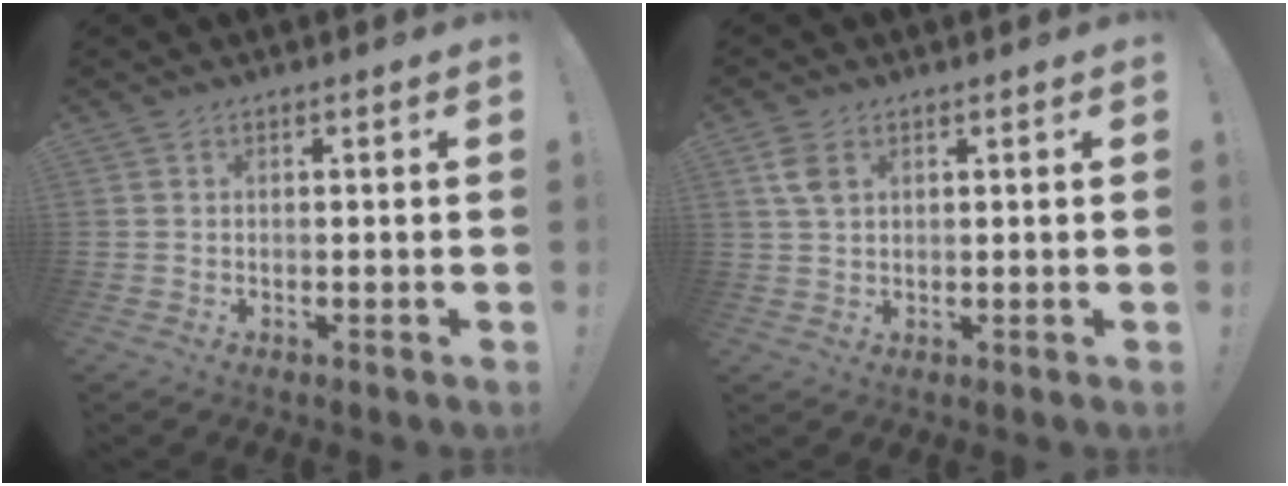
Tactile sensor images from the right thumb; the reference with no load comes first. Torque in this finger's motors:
{"motor_torque": [0.25, -0.22, 0.25, 0.36, 0.02]}